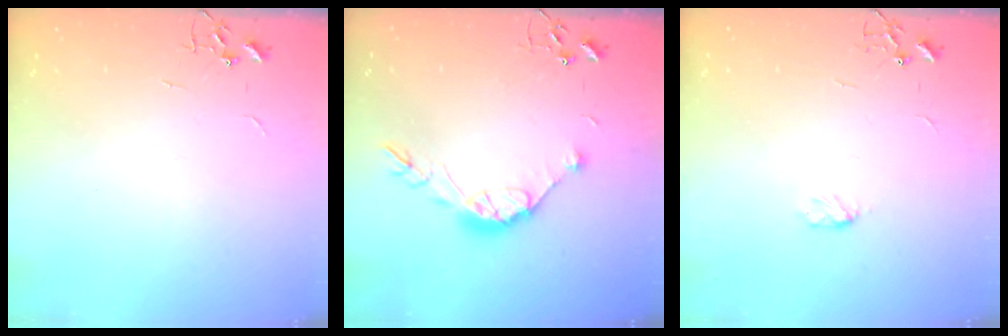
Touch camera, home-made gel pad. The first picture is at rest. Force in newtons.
{"total": 12.0, "press": 12.0, "slide": 0.9}
{"total": 3.9, "press": 3.9, "slide": 0.4}